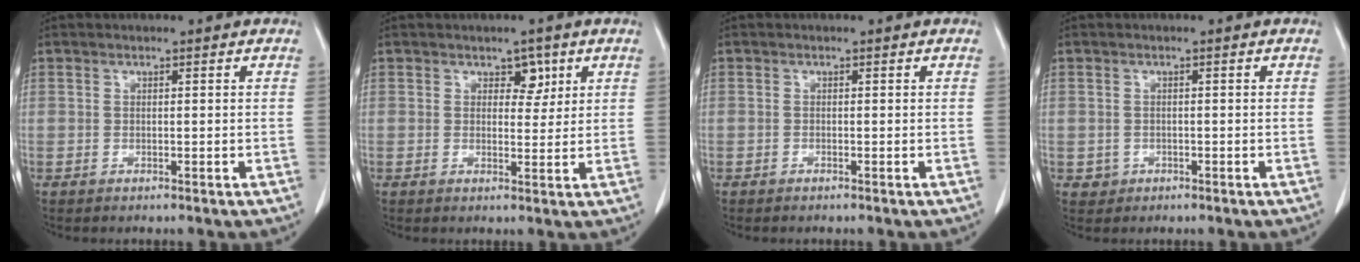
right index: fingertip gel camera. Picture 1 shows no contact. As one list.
[{"total": 2.8, "force": [1.5, 1.8, 1.6], "torque": [-0.019, 0.000, 0.021]}, {"total": 0.0}, {"total": 1.5, "force": [-0.4, 1.4, 0.0], "torque": [0.002, 0.005, -0.002]}]